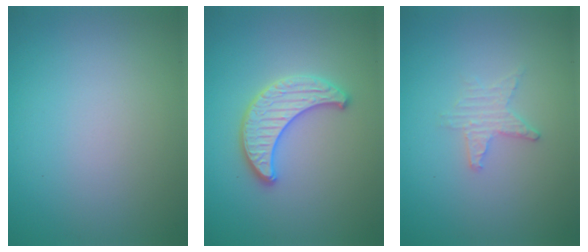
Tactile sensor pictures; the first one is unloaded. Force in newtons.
{"total": 3.3, "press": 3.3, "slide": 0.3}
{"total": 1.7, "press": 1.6, "slide": 0.4}